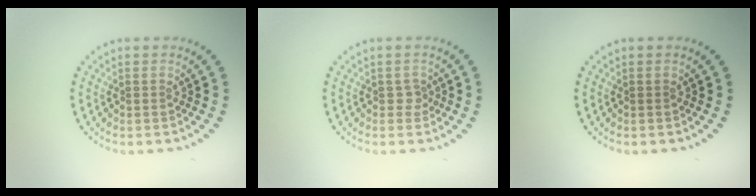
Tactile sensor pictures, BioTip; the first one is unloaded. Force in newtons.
{"total": 0.9, "press": 0.7, "slide": 0.5}
{"total": 0.0}